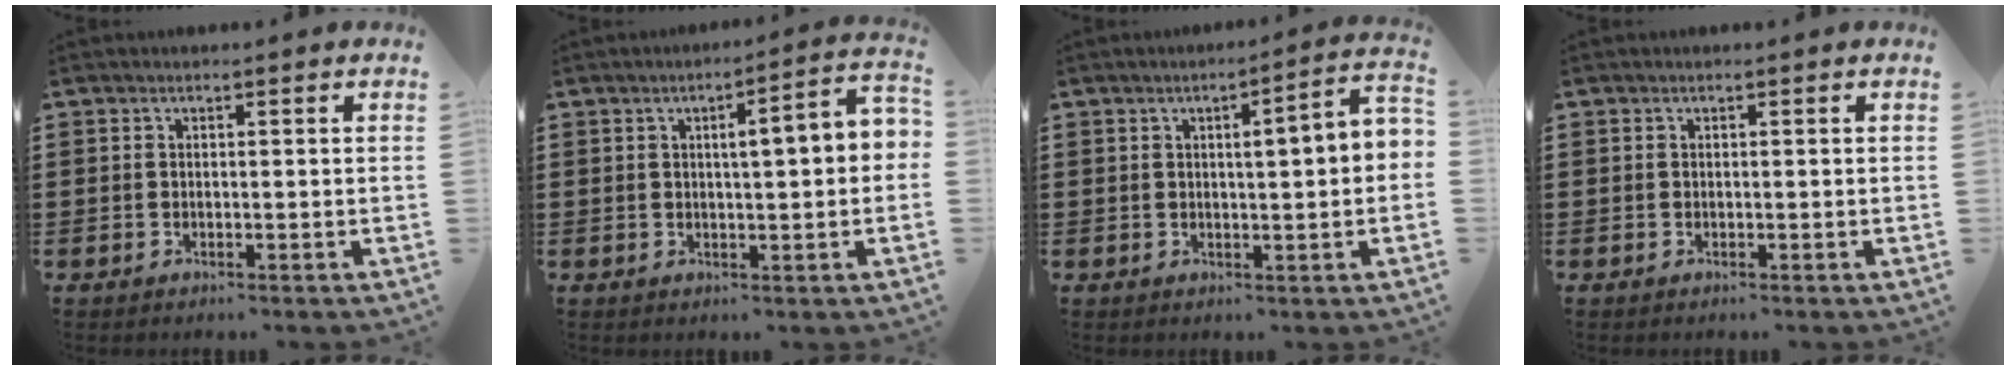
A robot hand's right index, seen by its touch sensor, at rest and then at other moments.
{"total": 4.3, "force": [0.4, 0.6, 4.2], "torque": [-0.071, -0.002, -0.002]}
{"total": 3.1, "force": [-0.1, 0.0, 3.1], "torque": [-0.049, -0.007, -0.008]}
{"total": 0.0}